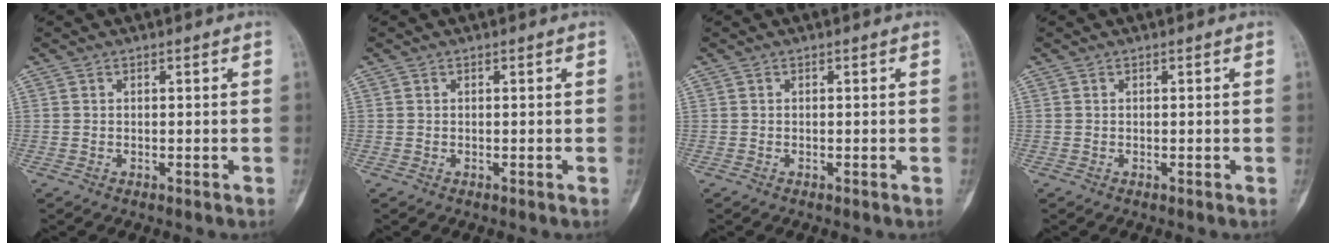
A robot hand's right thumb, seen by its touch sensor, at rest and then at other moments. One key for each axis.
{"total": 0.0}
{"total": 0.0}
{"total": 0.0}